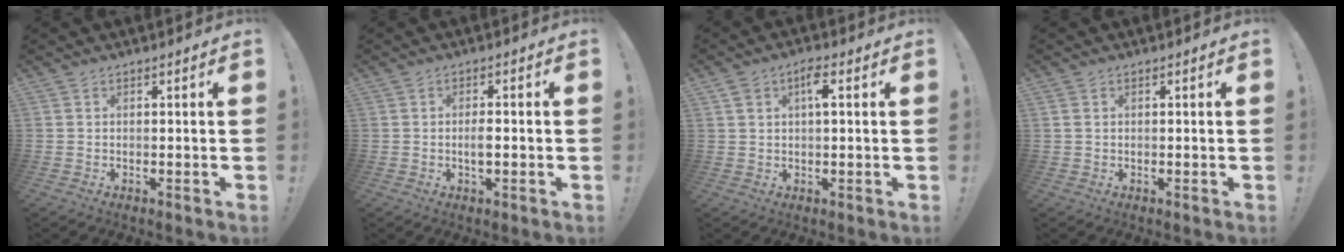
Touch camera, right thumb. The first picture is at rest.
{"total": 3.2, "force": [-0.8, 1.2, 2.8], "torque": [-0.045, 0.005, -0.015]}
{"total": 4.3, "force": [1.8, 1.8, 3.5], "torque": [-0.055, 0.001, 0.025]}
{"total": 0.9, "force": [0.5, 0.6, 0.4], "torque": [-0.014, 0.003, 0.011]}